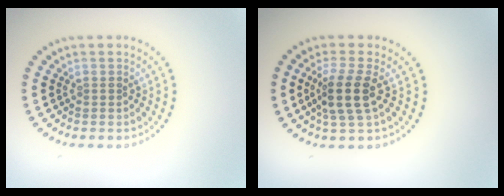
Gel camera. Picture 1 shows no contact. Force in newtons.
{"total": 3.5, "press": 2.9, "slide": 1.9}